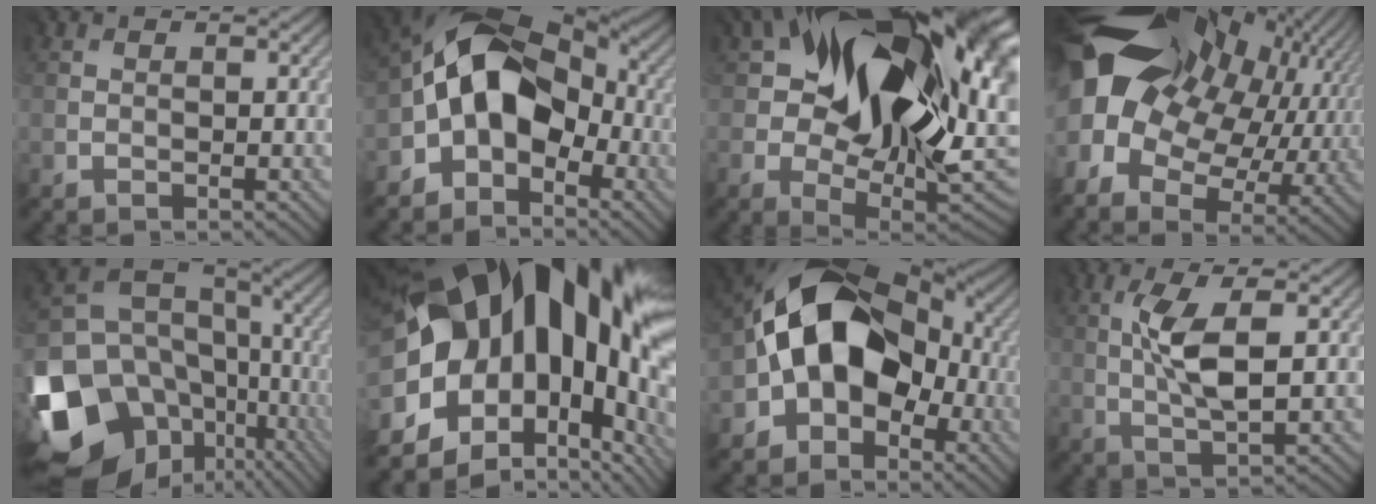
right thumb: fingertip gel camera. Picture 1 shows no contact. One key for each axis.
{"total": 9.7, "fx": -2.6, "fy": 6.7, "fz": 6.5, "tx": -0.104, "ty": 0.012, "tz": -0.071}
{"total": 22.0, "fx": 5.6, "fy": 13.2, "fz": 16.7, "tx": -0.293, "ty": 0.004, "tz": 0.111}
{"total": 20.1, "fx": 4.3, "fy": 13.1, "fz": 14.7, "tx": -0.288, "ty": -0.015, "tz": 0.097}
{"total": 20.6, "fx": -8.2, "fy": 15.8, "fz": 10.4, "tx": -0.243, "ty": -0.042, "tz": -0.100}
{"total": 20.7, "fx": 3.4, "fy": 13.4, "fz": 15.4, "tx": -0.255, "ty": -0.032, "tz": 0.090}
{"total": 12.5, "fx": -2.0, "fy": 9.2, "fz": 8.3, "tx": -0.128, "ty": 0.009, "tz": -0.058}
{"total": 6.2, "fx": 1.2, "fy": 1.8, "fz": 5.8, "tx": -0.129, "ty": -0.003, "tz": 0.026}